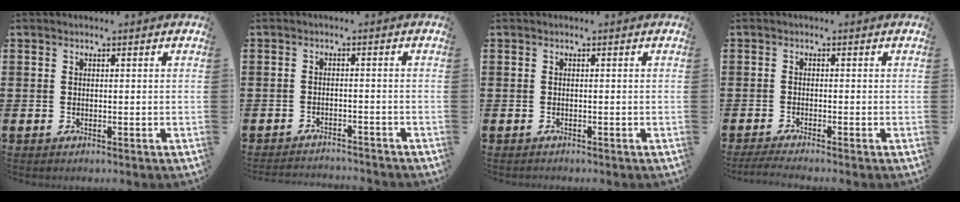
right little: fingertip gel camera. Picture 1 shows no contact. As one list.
[{"total": 1.9, "force": [-1.8, -0.3, -0.4], "torque": [0.004, 0.002, -0.038]}, {"total": 0.0}, {"total": 1.4, "force": [-1.1, 0.0, 0.9], "torque": [-0.013, 0.001, -0.020]}]